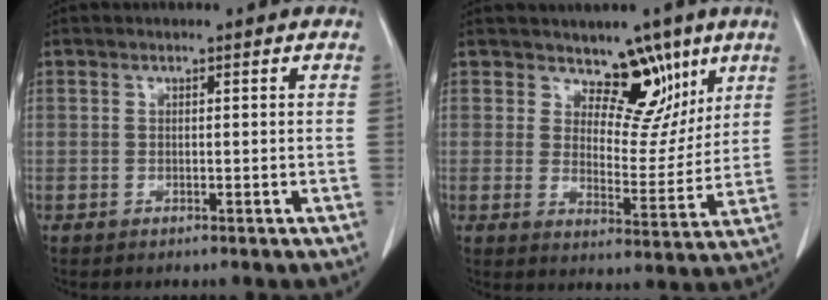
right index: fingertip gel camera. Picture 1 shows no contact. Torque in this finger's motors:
{"motor_torque": [0.01, 0.17, -0.01, 0.00]}